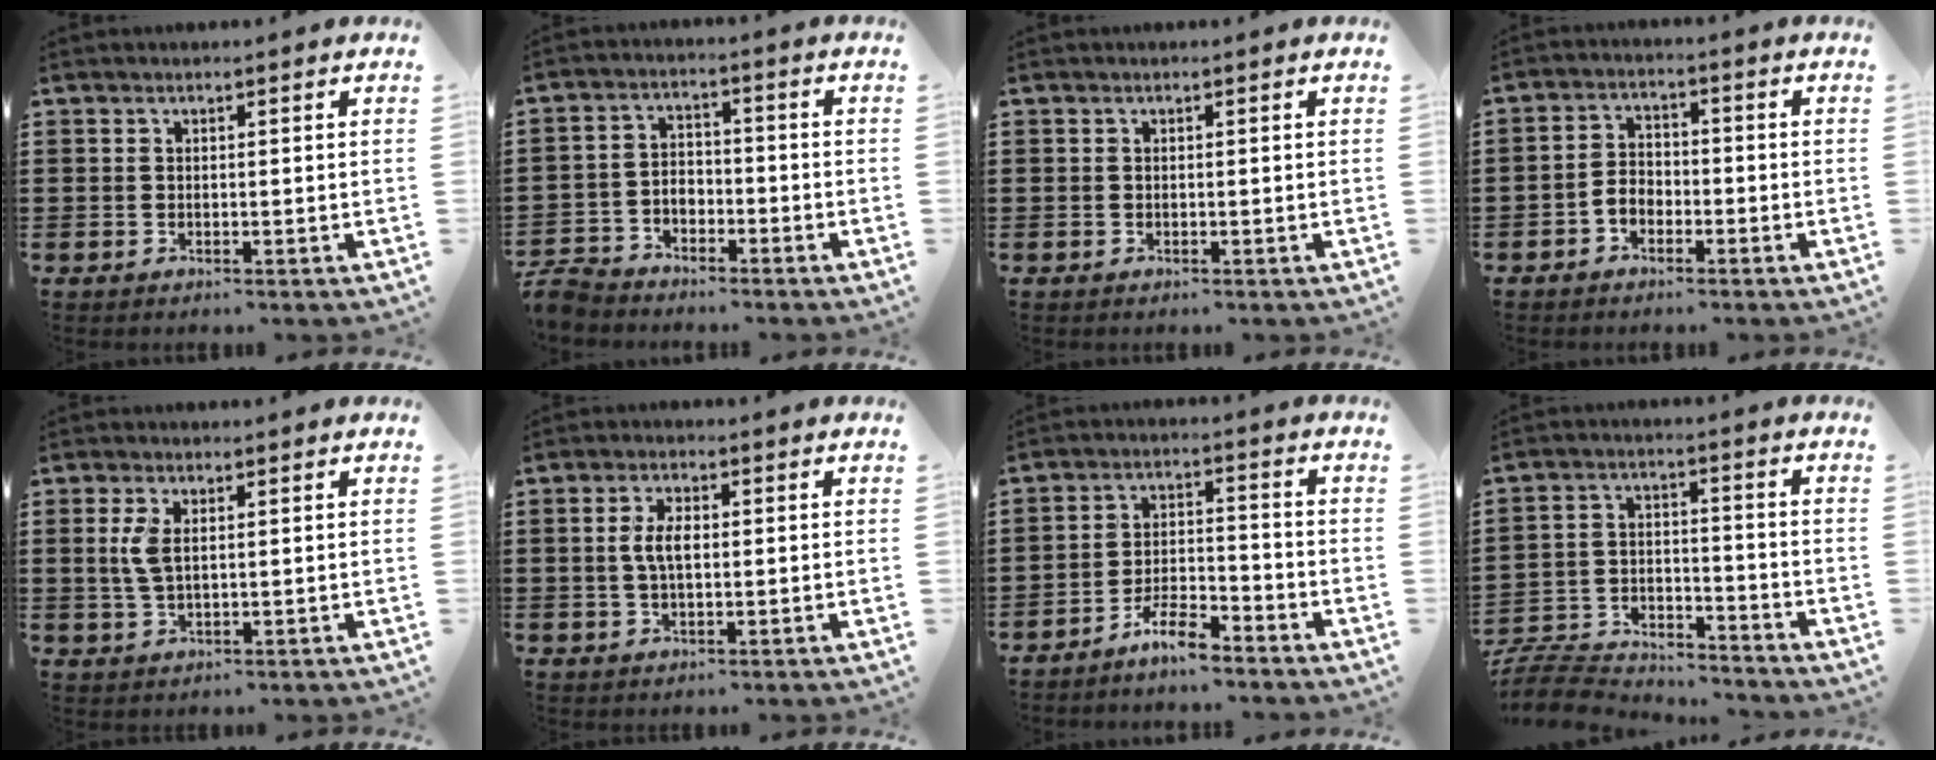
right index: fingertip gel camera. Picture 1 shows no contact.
{"total": 4.4, "force": [-3.9, 1.8, 0.9], "torque": [-0.040, 0.000, -0.087]}
{"total": 0.0}
{"total": 2.9, "force": [-1.7, 1.9, 1.3], "torque": [-0.036, 0.004, -0.038]}
{"total": 3.8, "force": [0.7, 1.8, 3.3], "torque": [-0.078, 0.006, 0.009]}
{"total": 4.2, "force": [0.2, 1.9, 3.7], "torque": [-0.082, 0.004, 0.000]}
{"total": 5.5, "force": [-4.6, 1.2, 2.7], "torque": [-0.060, 0.009, -0.089]}
{"total": 8.3, "force": [-8.0, 1.5, 1.4], "torque": [-0.044, 0.014, -0.163]}